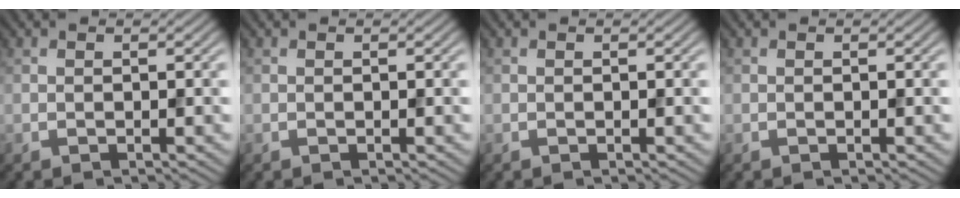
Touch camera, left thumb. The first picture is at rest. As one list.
[{"total": 0.0}, {"total": 0.0}, {"total": 0.0}]